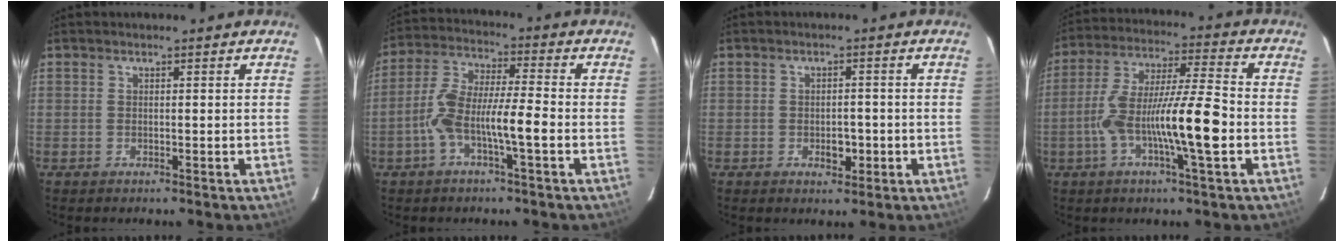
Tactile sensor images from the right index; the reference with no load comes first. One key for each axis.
{"total": 9.5, "fx": -3.1, "fy": 1.2, "fz": 8.9, "tx": -0.182, "ty": 0.019, "tz": -0.061}
{"total": 3.0, "fx": -1.0, "fy": 1.6, "fz": 2.3, "tx": -0.032, "ty": 0.003, "tz": -0.007}
{"total": 14.0, "fx": -3.5, "fy": 0.7, "fz": 13.6, "tx": -0.254, "ty": 0.006, "tz": -0.067}